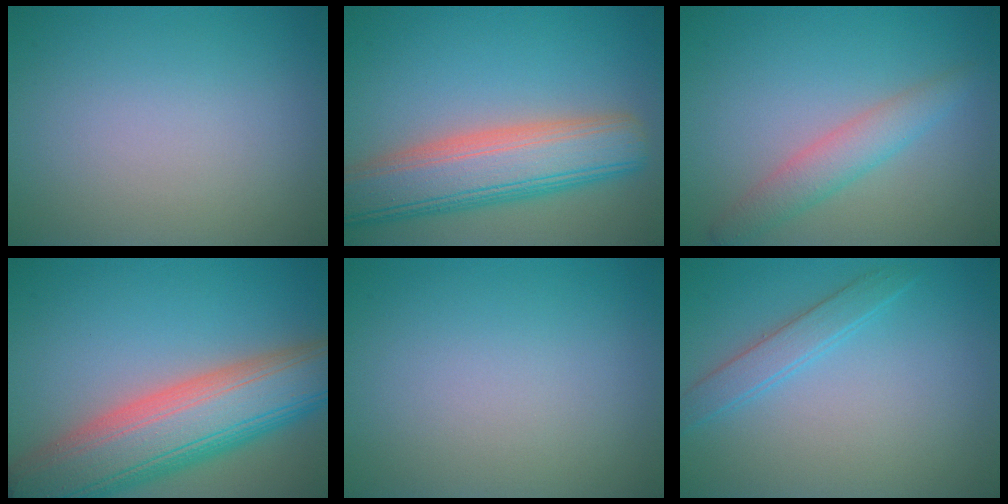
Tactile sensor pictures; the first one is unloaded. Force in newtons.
{"total": 8.8, "press": 8.7, "slide": 0.9}
{"total": 3.0, "press": 3.0, "slide": 0.1}
{"total": 11.7, "press": 11.6, "slide": 0.7}
{"total": 0.0}
{"total": 2.2, "press": 2.1, "slide": 0.2}